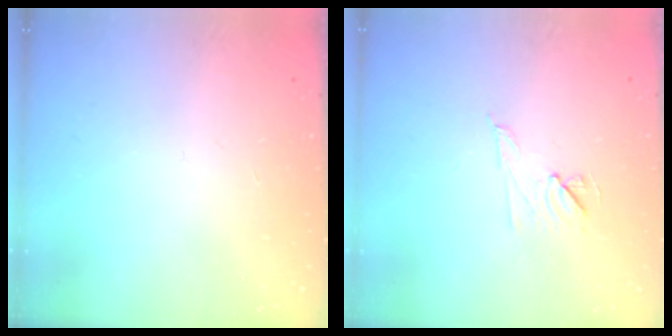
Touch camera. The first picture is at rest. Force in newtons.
{"total": 6.7, "press": 6.5, "slide": 1.7}